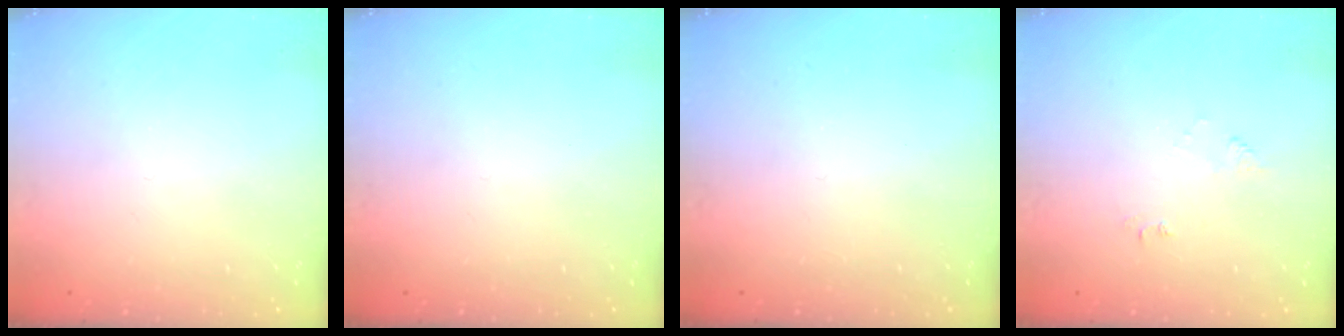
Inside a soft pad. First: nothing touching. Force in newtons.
{"total": 0.0}
{"total": 2.6, "press": 2.6, "slide": 0.4}
{"total": 4.8, "press": 4.7, "slide": 0.6}